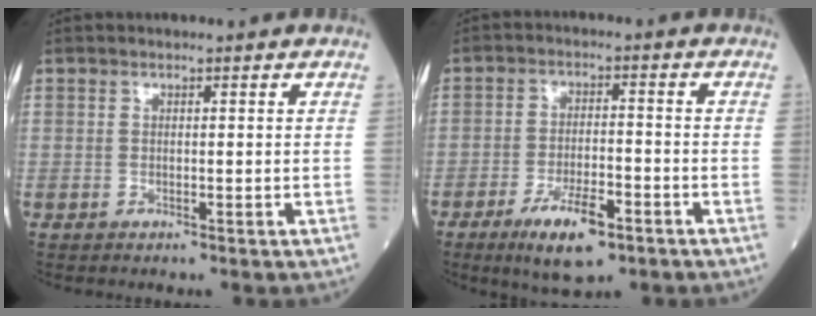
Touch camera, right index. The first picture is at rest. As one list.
[{"total": 9.3, "force": [-5.4, 2.9, 7.0], "torque": [-0.131, -0.011, -0.088]}]